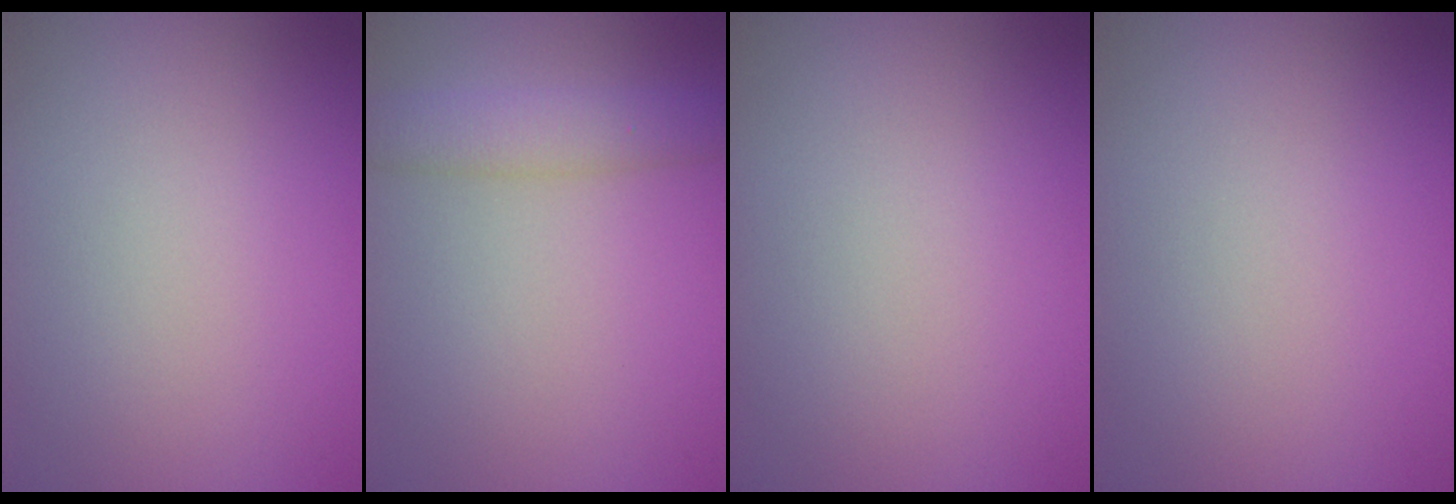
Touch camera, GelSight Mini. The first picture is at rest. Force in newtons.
{"total": 3.0, "press": 3.0, "slide": 0.2}
{"total": 0.0}
{"total": 0.0}